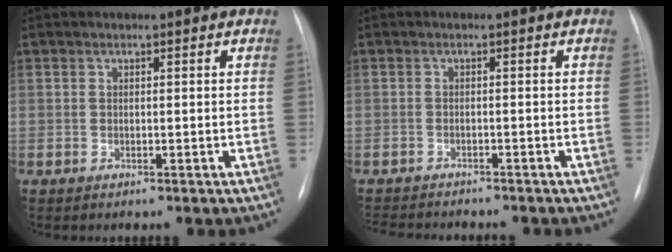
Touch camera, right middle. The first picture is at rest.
{"total": 8.7, "force": [-8.0, 1.7, 2.9], "torque": [-0.046, -0.008, -0.111]}